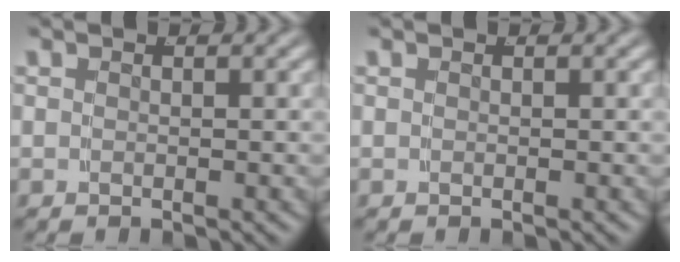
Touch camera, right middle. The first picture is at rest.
{"total": 0.0}